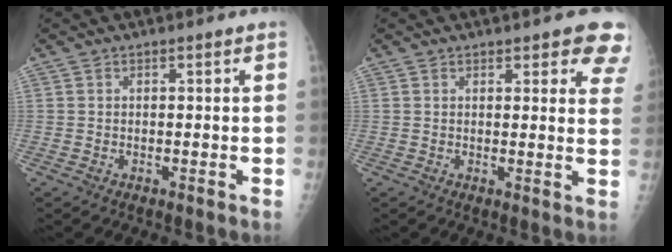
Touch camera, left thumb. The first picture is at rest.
{"total": 8.7, "force": [6.3, 3.0, 5.1], "torque": [-0.022, -0.024, 0.059]}